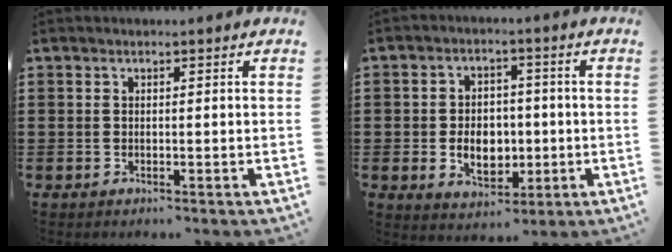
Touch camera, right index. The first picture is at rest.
{"total": 6.1, "force": [-0.9, 4.8, 3.7], "torque": [-0.061, 0.005, -0.018]}